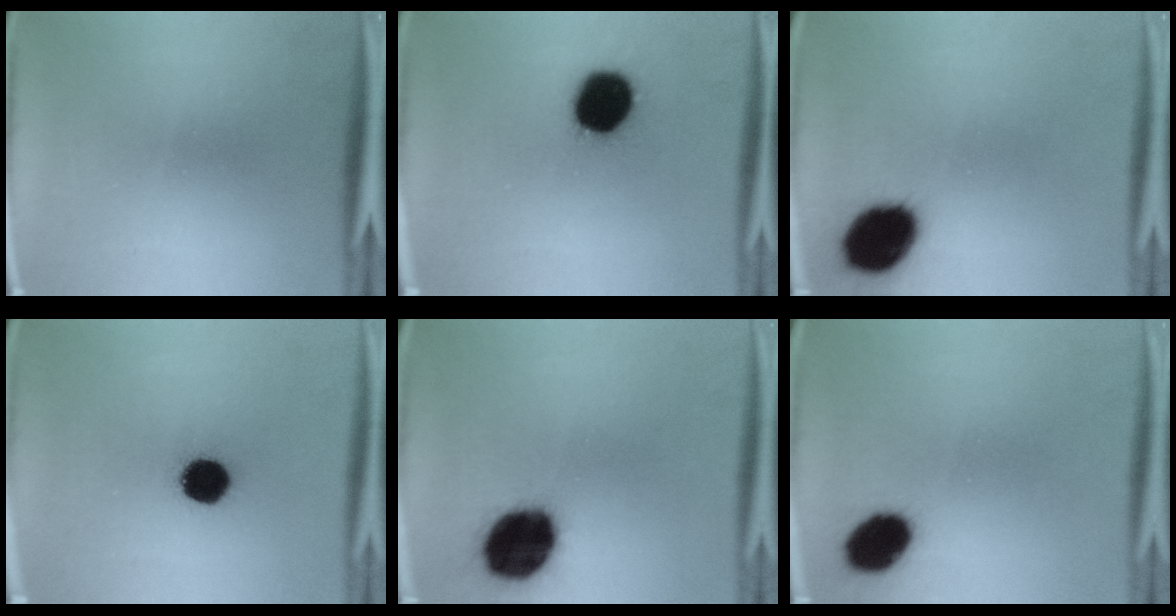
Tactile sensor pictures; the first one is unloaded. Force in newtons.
{"total": 16.3}
{"total": 15.6}
{"total": 9.5}
{"total": 19.2}
{"total": 10.1}